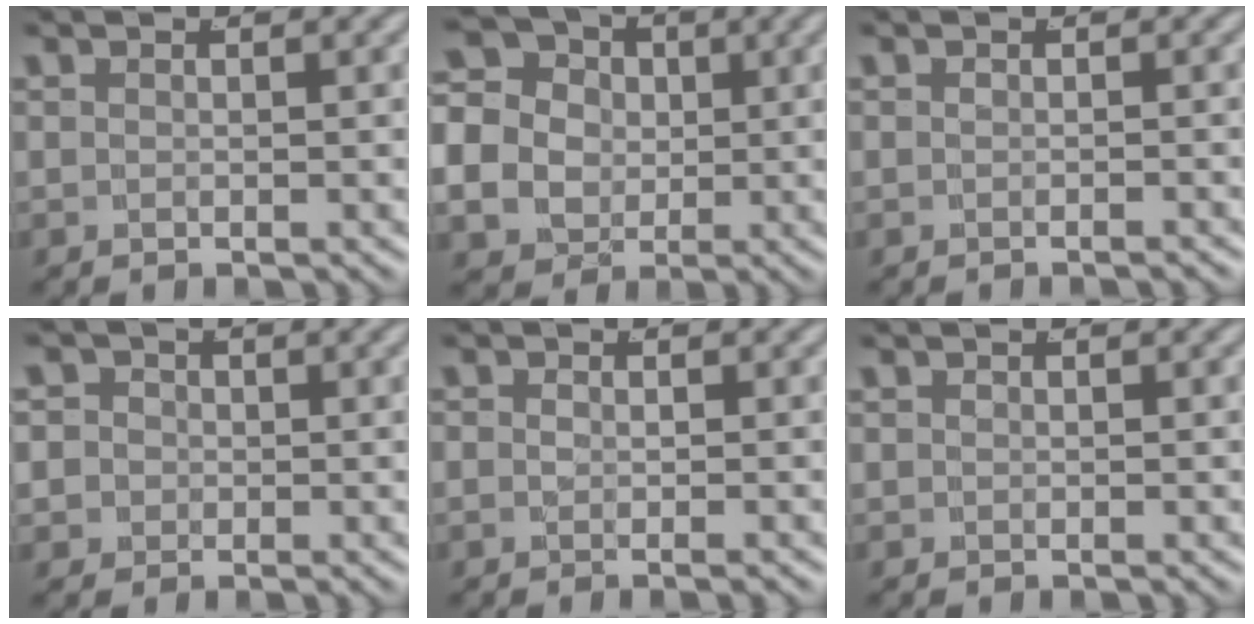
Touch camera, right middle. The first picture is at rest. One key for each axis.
{"total": 12.9, "fx": 1.0, "fy": 11.4, "fz": 6.0, "tx": -0.144, "ty": -0.030, "tz": 0.012}
{"total": 0.8, "fx": -0.8, "fy": -0.1, "fz": 0.0, "tx": -0.002, "ty": -0.007, "tz": -0.006}
{"total": 6.1, "fx": -0.2, "fy": 5.7, "fz": 2.0, "tx": -0.055, "ty": -0.014, "tz": -0.009}
{"total": 1.1, "fx": -0.4, "fy": 0.4, "fz": 0.9, "tx": -0.017, "ty": -0.006, "tz": -0.006}
{"total": 0.0}